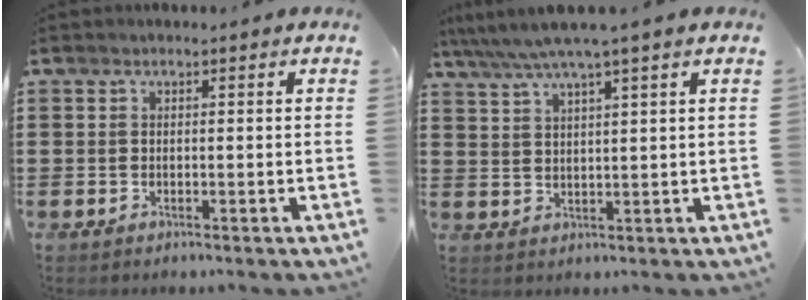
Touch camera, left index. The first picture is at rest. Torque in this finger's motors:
{"motor_torque": [2.13, 0.00, 0.67, 0.21]}